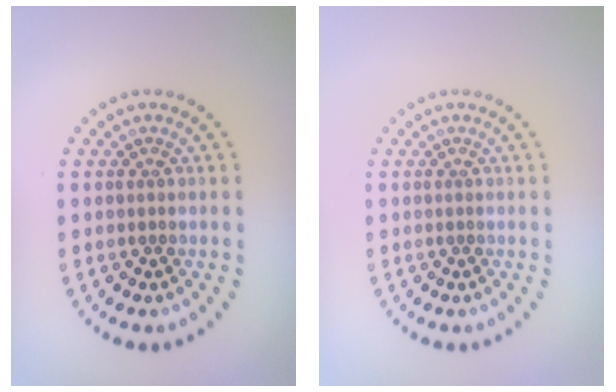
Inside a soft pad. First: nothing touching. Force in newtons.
{"total": 0.0}